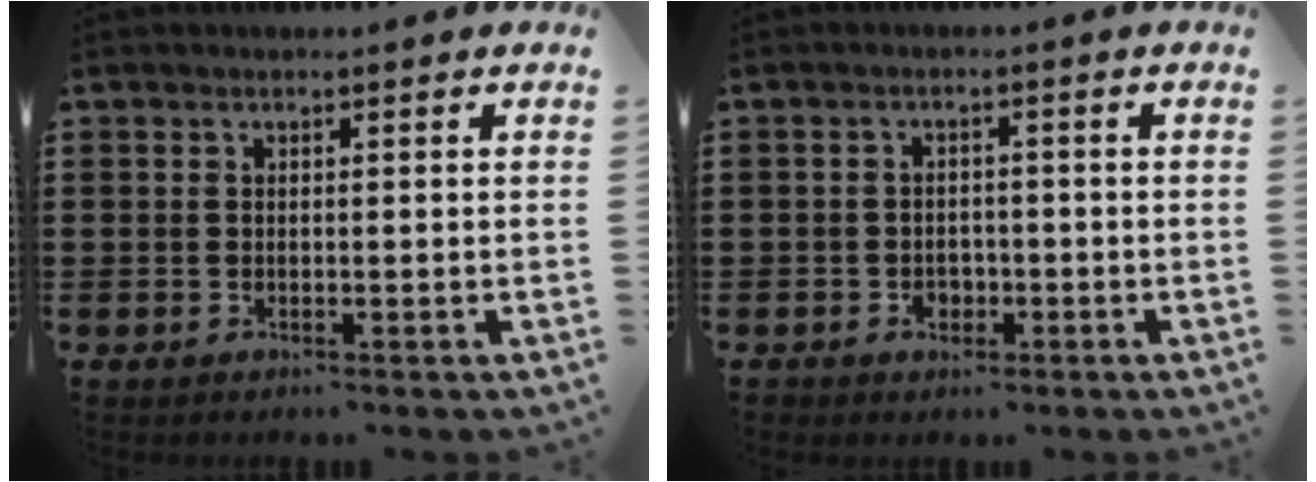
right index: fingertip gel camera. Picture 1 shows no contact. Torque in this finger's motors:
{"motor_torque": [2.14, 0.00, 0.04, 0.03]}